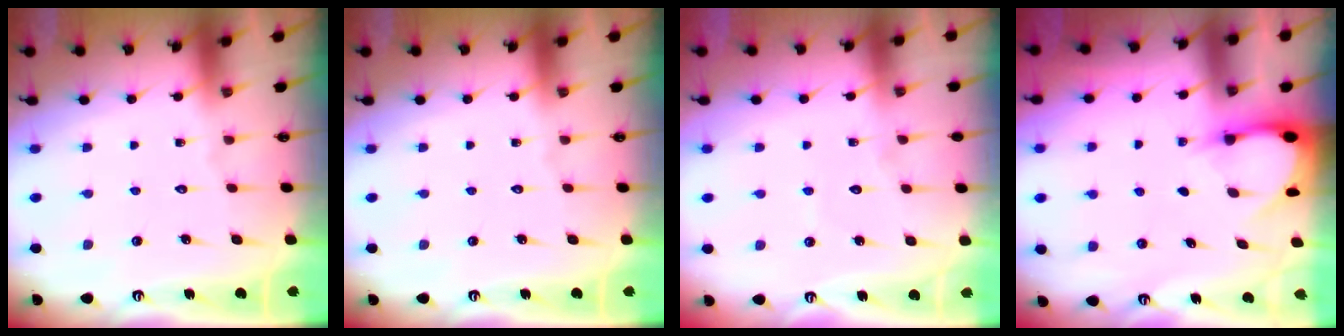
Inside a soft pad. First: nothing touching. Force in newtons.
{"total": 0.0}
{"total": 3.0, "press": 3.0, "slide": 0.2}
{"total": 2.9, "press": 2.9, "slide": 0.3}